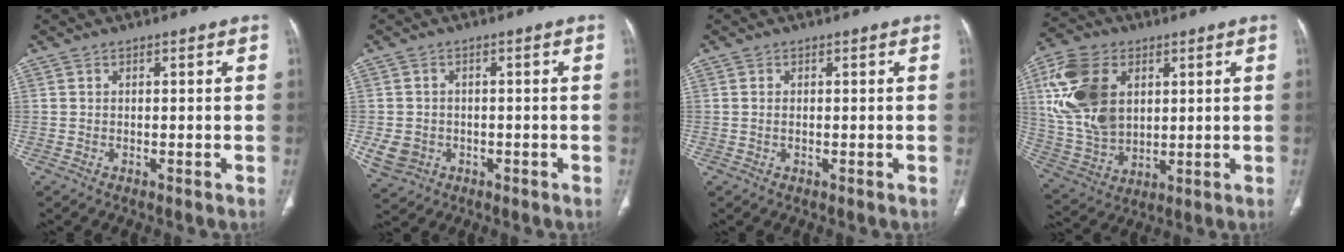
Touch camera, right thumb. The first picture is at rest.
{"total": 5.2, "force": [-1.3, 4.5, 2.2], "torque": [-0.040, 0.005, -0.012]}
{"total": 0.7, "force": [0.0, 0.4, 0.6], "torque": [-0.017, 0.002, 0.003]}
{"total": 17.6, "force": [4.7, 12.0, 12.1], "torque": [-0.233, -0.007, 0.100]}